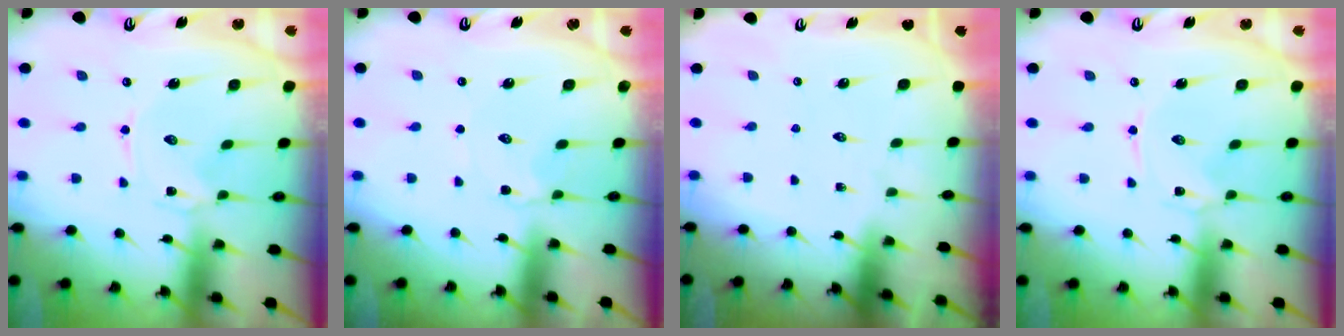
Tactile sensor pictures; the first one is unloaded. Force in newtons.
{"total": 2.5, "press": 2.5, "slide": 0.2}
{"total": 0.0}
{"total": 0.0}